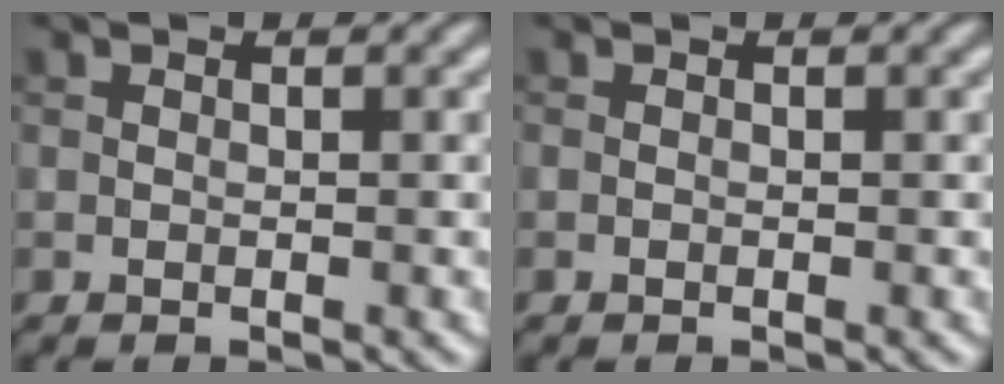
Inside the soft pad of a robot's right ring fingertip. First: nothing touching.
{"total": 0.0}